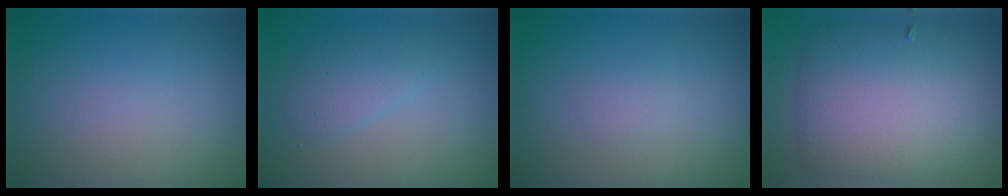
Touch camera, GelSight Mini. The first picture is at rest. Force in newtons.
{"total": 1.8, "press": 1.8, "slide": 0.2}
{"total": 0.7, "press": 0.7, "slide": 0.1}
{"total": 7.9, "press": 7.9, "slide": 0.3}